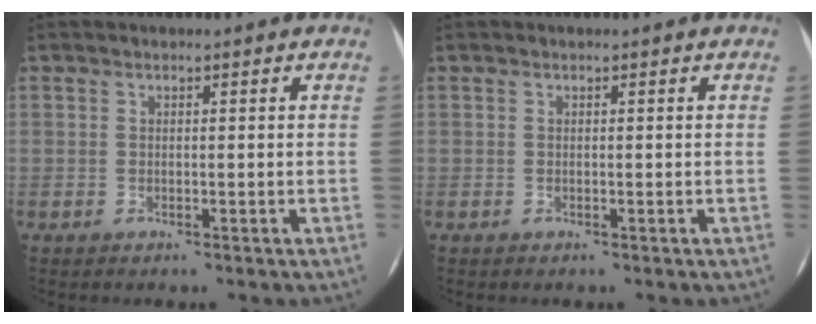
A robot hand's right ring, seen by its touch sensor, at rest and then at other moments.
{"total": 0.0}